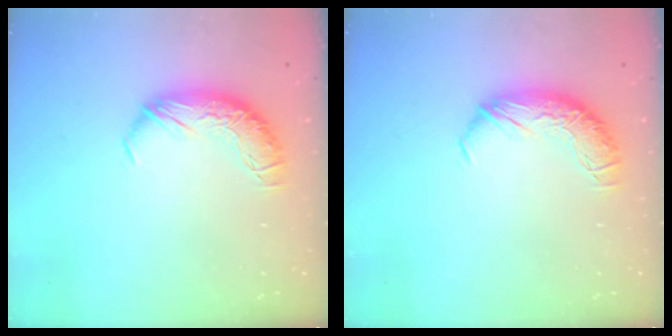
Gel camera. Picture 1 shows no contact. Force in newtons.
{"total": 0.0}